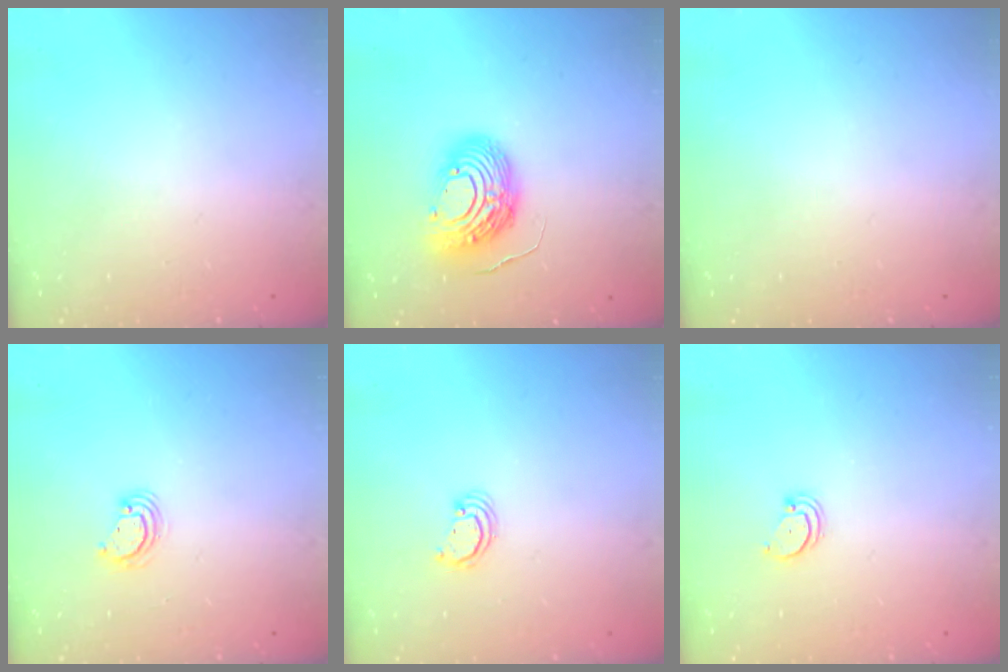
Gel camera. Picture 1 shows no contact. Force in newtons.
{"total": 12.0, "press": 11.9, "slide": 1.3}
{"total": 0.0}
{"total": 3.7, "press": 3.7, "slide": 0.3}
{"total": 2.2, "press": 2.2, "slide": 0.2}
{"total": 2.0, "press": 2.0, "slide": 0.2}